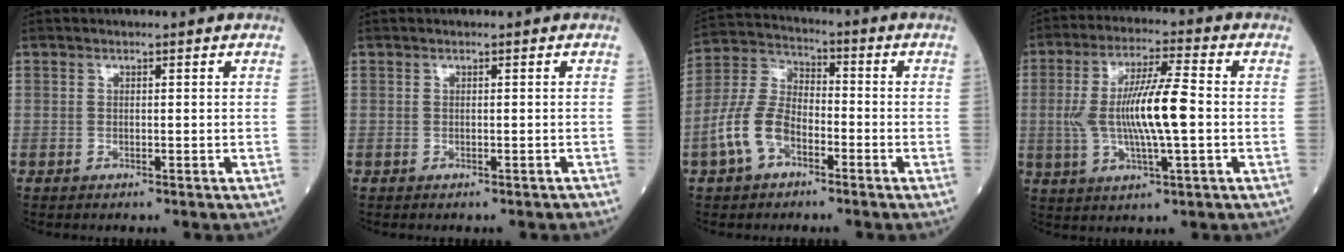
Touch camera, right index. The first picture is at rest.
{"total": 0.6, "force": [-0.5, 0.2, 0.2], "torque": [-0.004, 0.000, -0.008]}
{"total": 9.4, "force": [-4.2, 5.4, 6.5], "torque": [-0.157, 0.019, -0.087]}
{"total": 11.4, "force": [-0.5, 1.5, 11.3], "torque": [-0.224, 0.006, -0.012]}